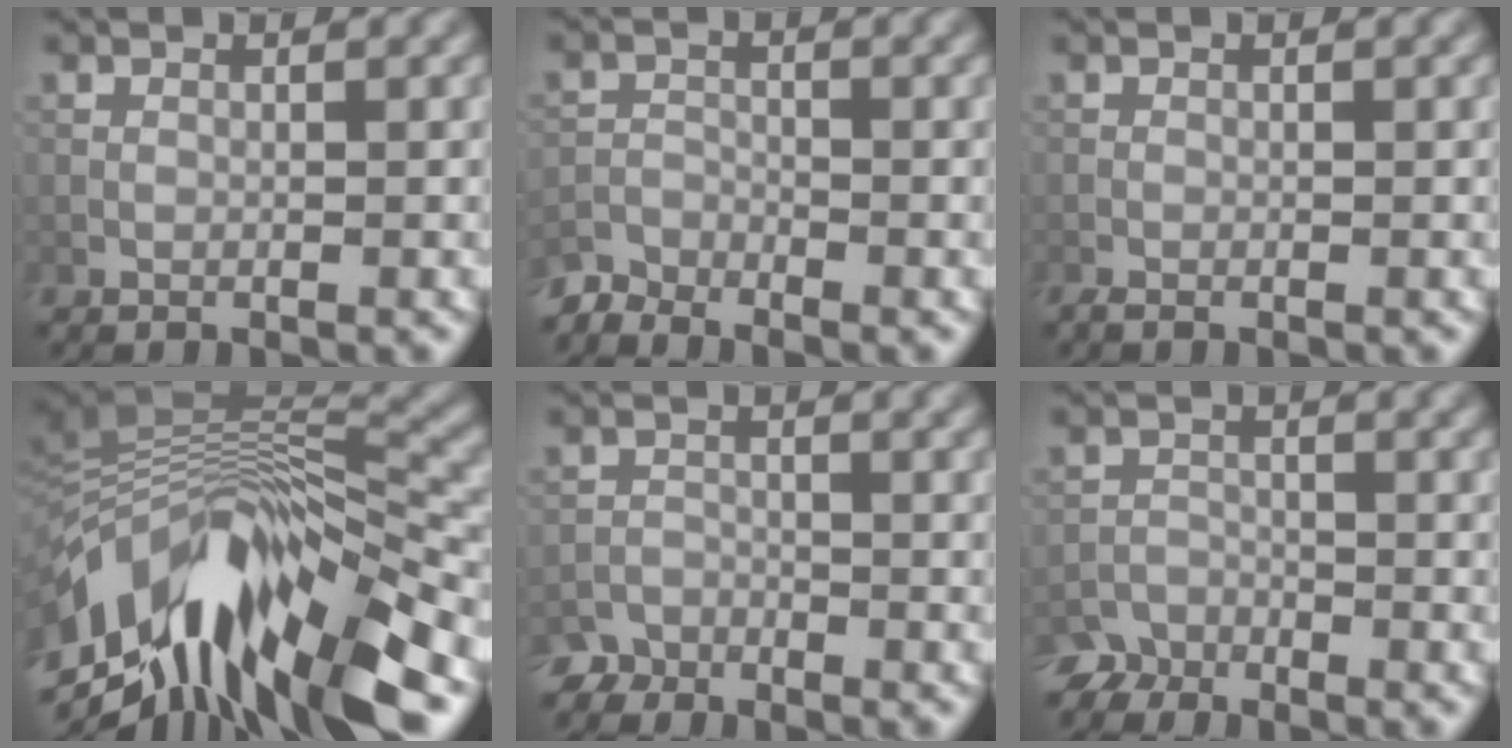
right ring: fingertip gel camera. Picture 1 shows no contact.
{"total": 2.6, "force": [-2.6, 0.4, 0.2], "torque": [-0.008, -0.007, -0.060]}
{"total": 0.5, "force": [-0.5, 0.1, 0.2], "torque": [-0.003, -0.001, -0.010]}
{"total": 14.8, "force": [-6.8, 5.3, 12.0], "torque": [-0.228, 0.007, -0.114]}
{"total": 2.6, "force": [-2.4, 1.0, 0.0], "torque": [-0.001, -0.002, -0.042]}
{"total": 3.0, "force": [-2.7, 1.1, 0.1], "torque": [-0.002, -0.004, -0.050]}